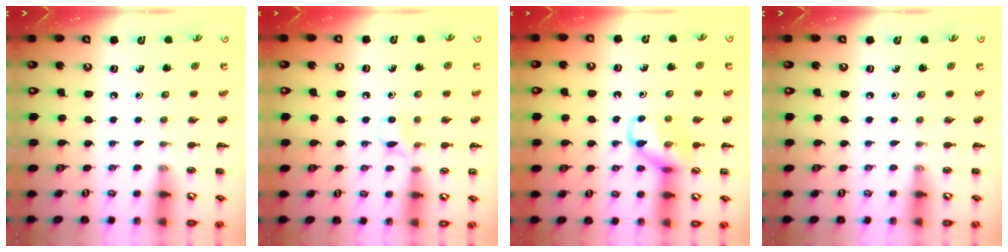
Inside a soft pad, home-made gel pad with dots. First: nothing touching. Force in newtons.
{"total": 4.8, "press": 4.7, "slide": 1.0}
{"total": 10.4, "press": 10.3, "slide": 1.5}
{"total": 0.0}